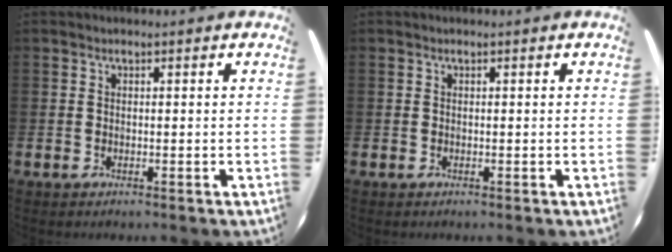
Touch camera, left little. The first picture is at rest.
{"total": 0.0}